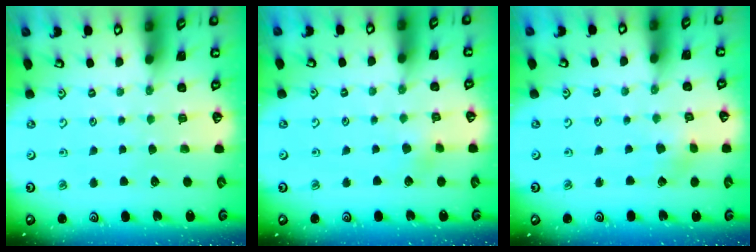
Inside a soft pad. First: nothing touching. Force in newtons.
{"total": 3.8, "press": 3.7, "slide": 0.9}
{"total": 1.9, "press": 1.9, "slide": 0.2}